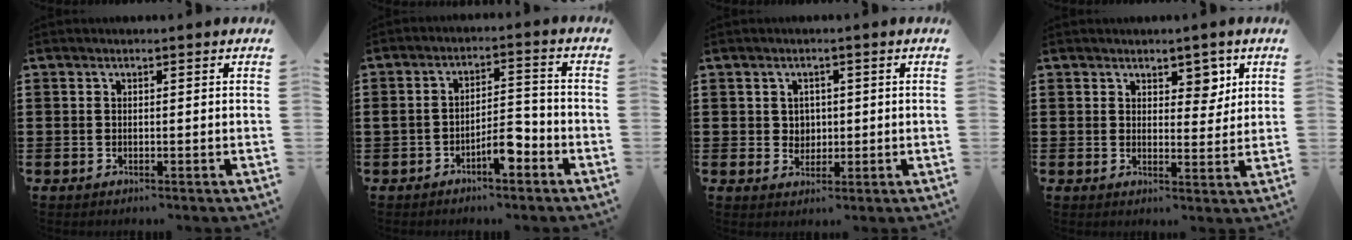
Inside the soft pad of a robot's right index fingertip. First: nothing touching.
{"total": 5.6, "force": [-3.4, 1.9, 4.1], "torque": [-0.065, 0.012, -0.059]}
{"total": 2.2, "force": [0.6, 2.0, 0.8], "torque": [-0.014, 0.007, 0.007]}
{"total": 4.0, "force": [2.7, 2.4, 1.7], "torque": [-0.020, -0.001, 0.043]}